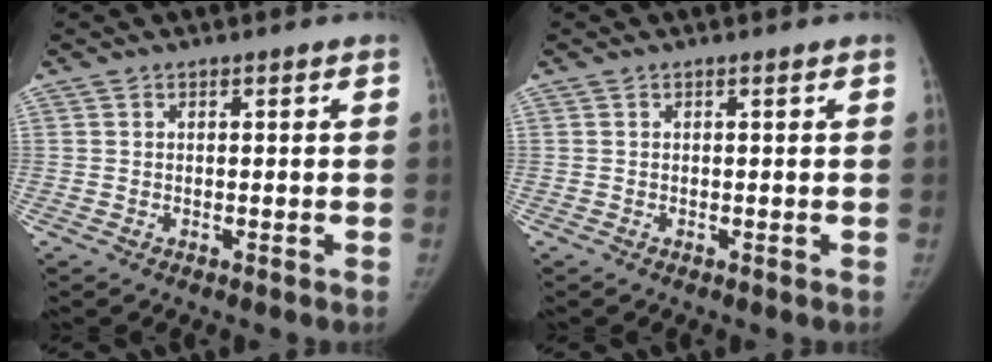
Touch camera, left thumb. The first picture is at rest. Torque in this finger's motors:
{"motor_torque": [0.32, 0.31, 0.26, 0.23, 0.01]}